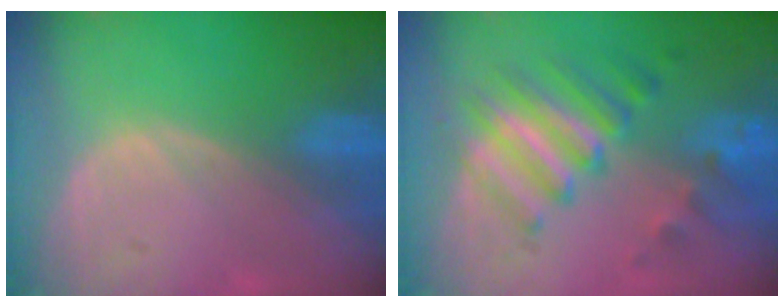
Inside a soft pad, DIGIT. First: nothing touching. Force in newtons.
{"total": 8.0, "press": 7.9, "slide": 1.3}